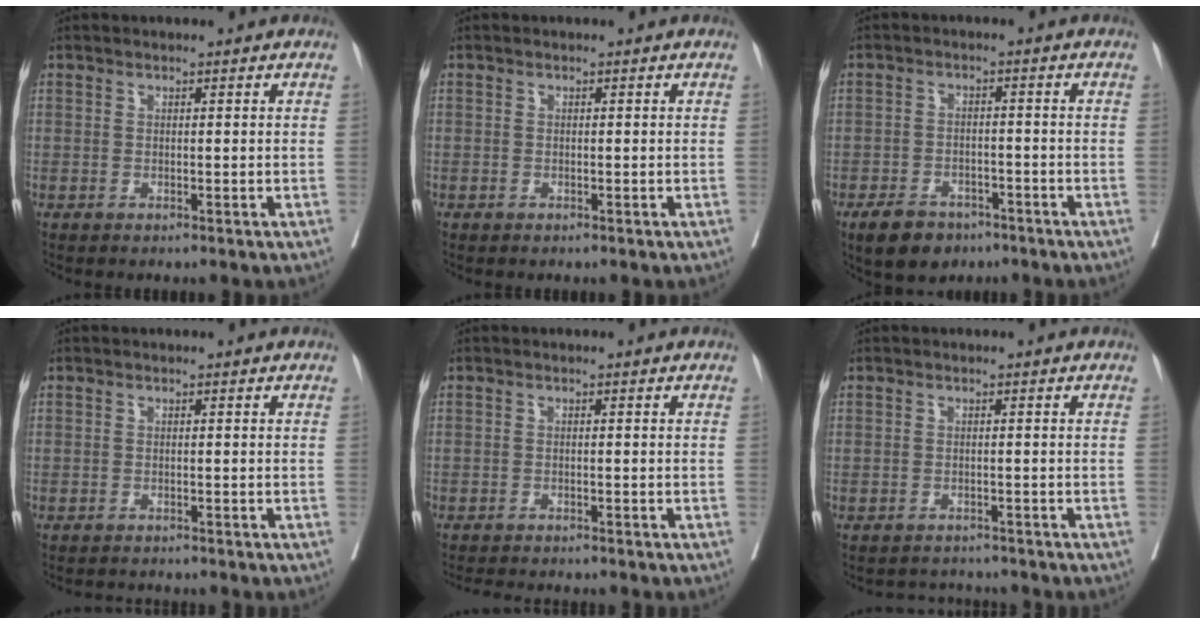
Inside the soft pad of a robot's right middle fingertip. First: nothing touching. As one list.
[{"total": 0.6, "force": [-0.3, 0.5, -0.1], "torque": [0.002, 0.007, -0.008]}, {"total": 6.0, "force": [-3.9, 3.6, 2.8], "torque": [-0.052, 0.002, -0.060]}, {"total": 1.9, "force": [-1.9, 0.2, 0.1], "torque": [-0.003, -0.007, -0.028]}, {"total": 5.5, "force": [-5.0, 0.8, 2.0], "torque": [-0.027, -0.008, -0.074]}, {"total": 2.1, "force": [-1.9, 0.5, -0.8], "torque": [0.015, -0.003, -0.029]}]